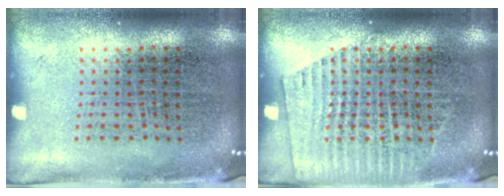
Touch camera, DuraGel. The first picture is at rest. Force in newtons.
{"total": 1.7, "press": 1.6, "slide": 0.3}